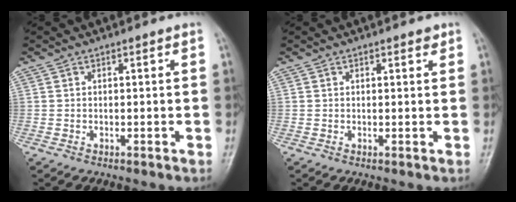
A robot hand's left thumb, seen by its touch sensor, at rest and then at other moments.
{"total": 1.3, "force": [0.8, 0.5, 0.8], "torque": [-0.006, -0.003, 0.010]}